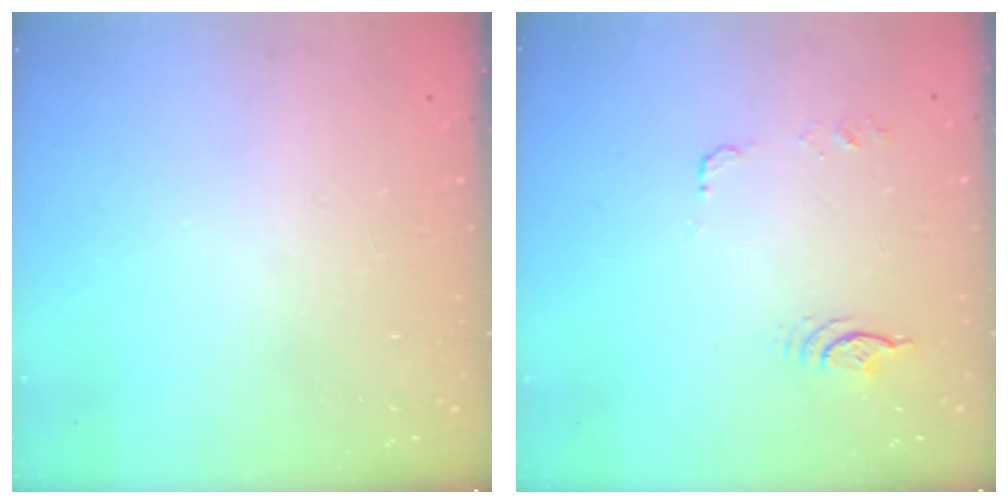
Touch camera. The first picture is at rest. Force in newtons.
{"total": 14.8, "press": 7.2, "slide": 12.9}